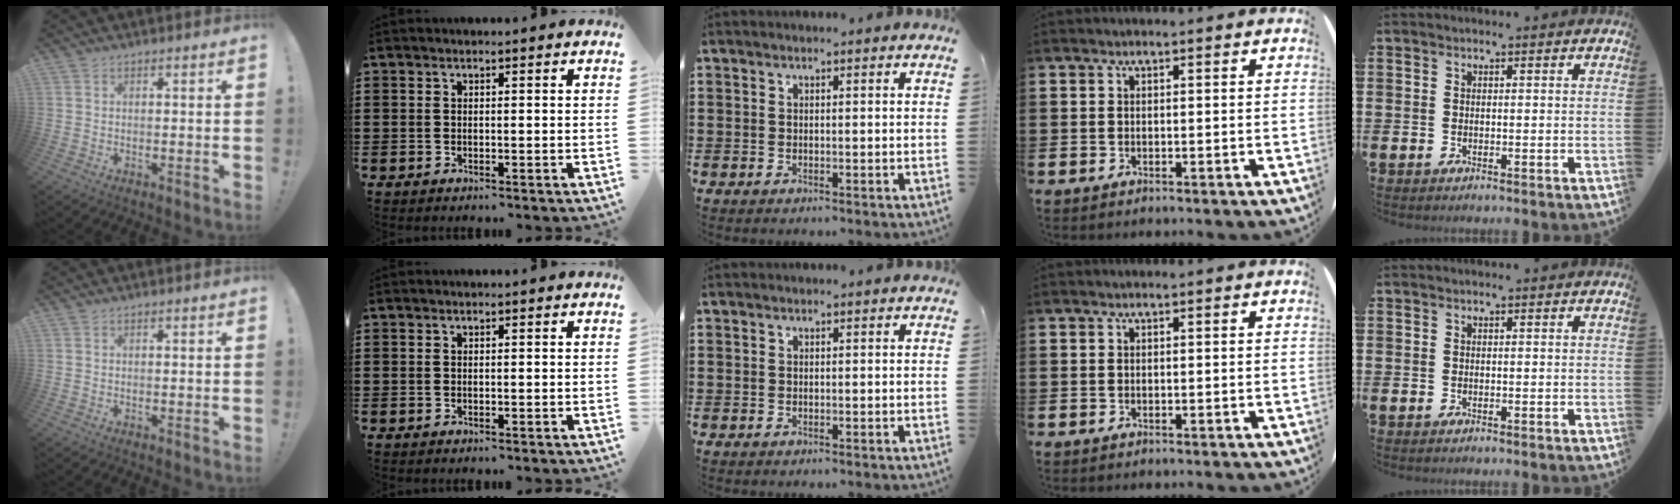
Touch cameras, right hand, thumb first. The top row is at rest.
{}